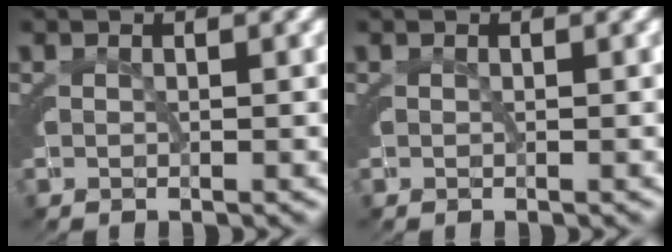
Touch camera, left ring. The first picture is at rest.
{"total": 0.0}